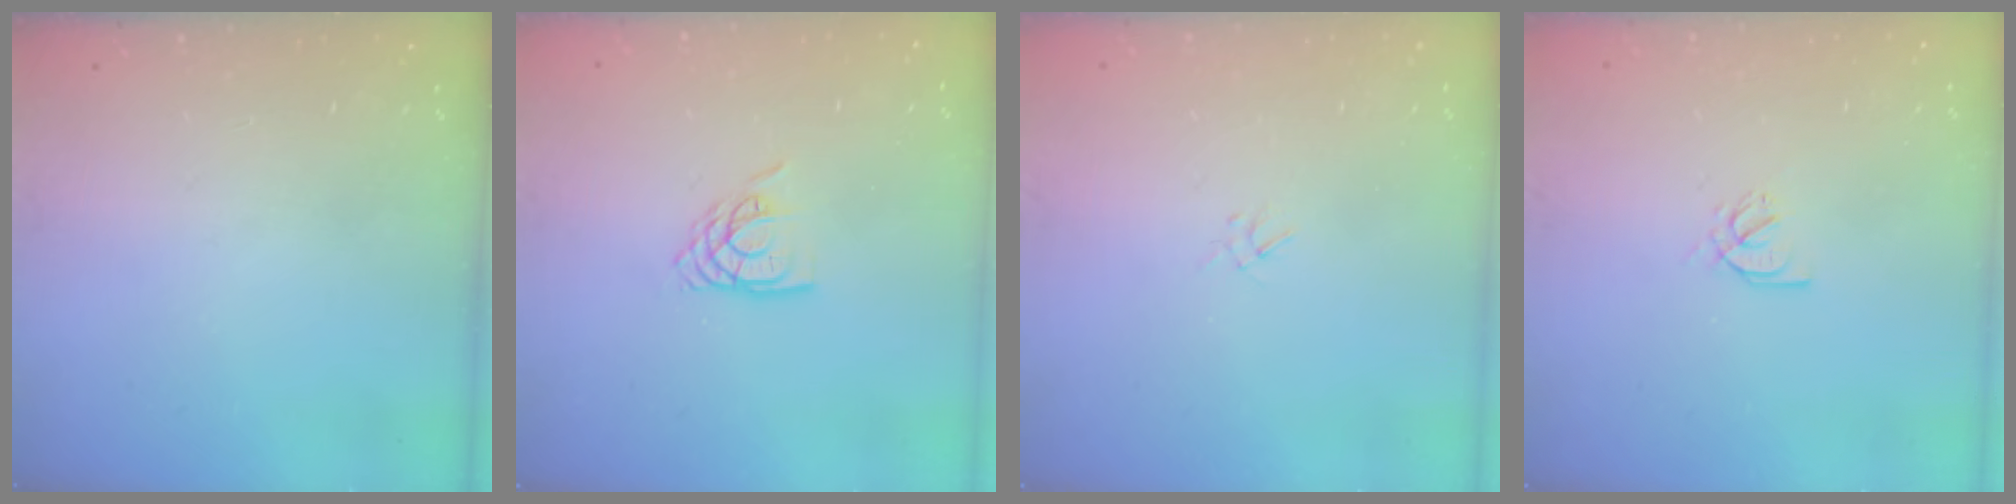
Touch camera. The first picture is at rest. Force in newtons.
{"total": 7.4, "press": 7.3, "slide": 0.5}
{"total": 1.0, "press": 0.9, "slide": 0.4}
{"total": 2.6, "press": 2.6, "slide": 0.4}